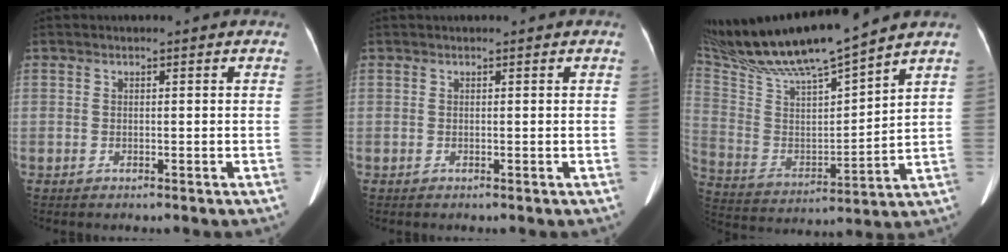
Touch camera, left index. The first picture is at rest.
{"total": 1.2, "force": [1.1, 0.0, 0.4], "torque": [-0.005, 0.024, 0.023]}
{"total": 19.4, "force": [17.2, 0.1, 9.0], "torque": [-0.178, 0.000, 0.316]}